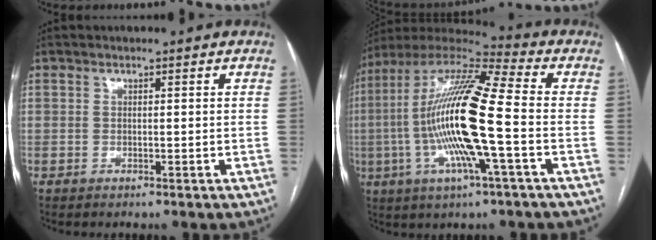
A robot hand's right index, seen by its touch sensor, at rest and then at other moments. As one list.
[{"total": 19.7, "force": [-2.8, 1.6, 19.4], "torque": [-0.384, -0.001, -0.060]}]